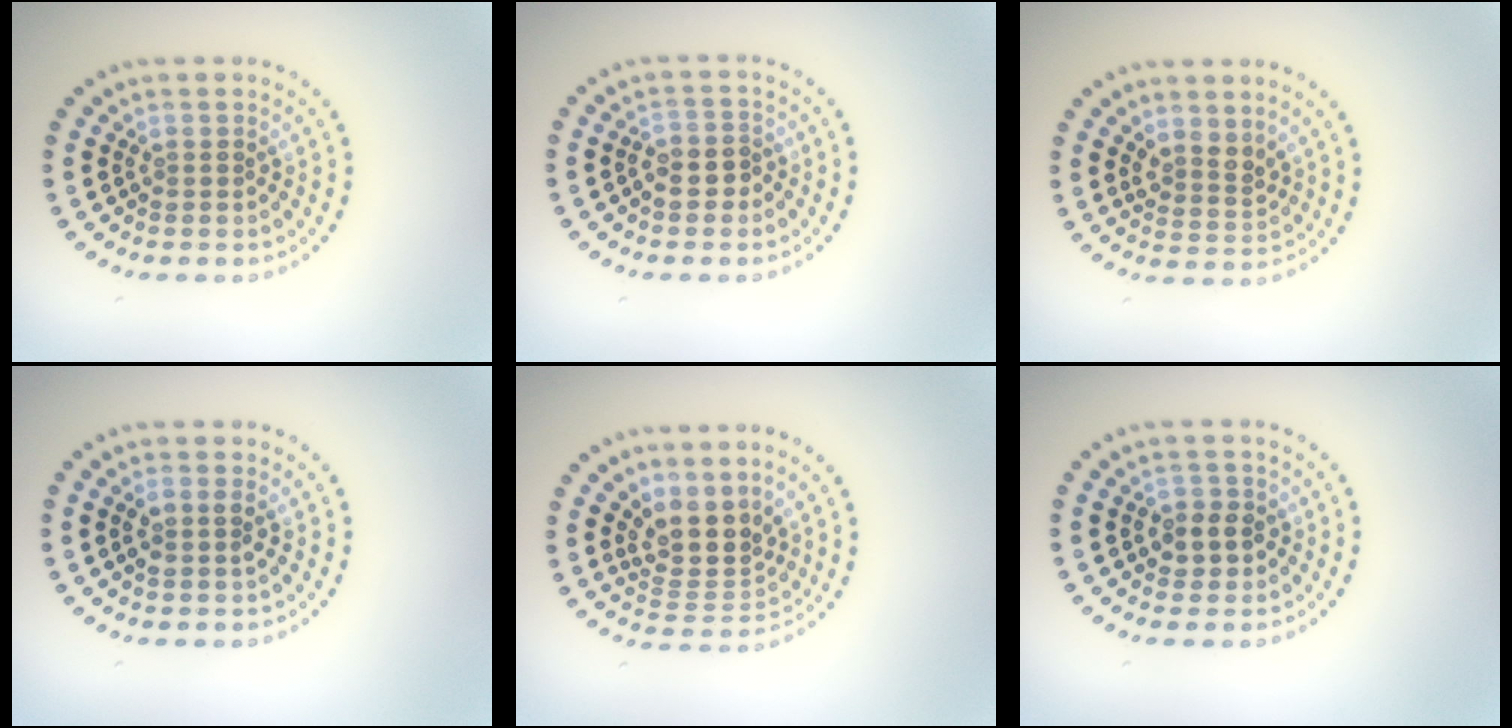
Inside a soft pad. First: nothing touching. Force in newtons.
{"total": 2.4, "press": 2.2, "slide": 0.8}
{"total": 2.1, "press": 1.7, "slide": 1.2}
{"total": 1.4, "press": 1.3, "slide": 0.5}
{"total": 3.8, "press": 2.9, "slide": 2.5}
{"total": 2.3, "press": 2.2, "slide": 0.7}